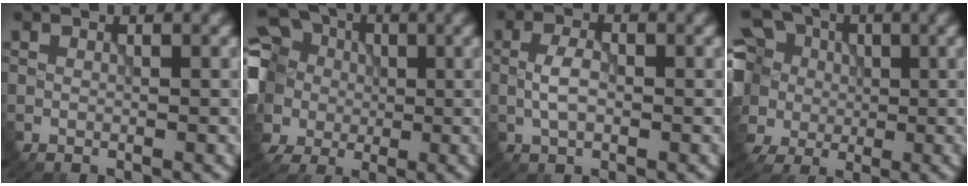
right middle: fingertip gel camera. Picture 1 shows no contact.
{"total": 14.3, "force": [0.8, 12.2, 7.4], "torque": [-0.200, 0.022, -0.016]}
{"total": 2.5, "force": [-0.4, 1.2, 2.1], "torque": [-0.047, 0.006, -0.011]}
{"total": 11.9, "force": [0.9, 10.3, 5.9], "torque": [-0.165, 0.023, -0.015]}